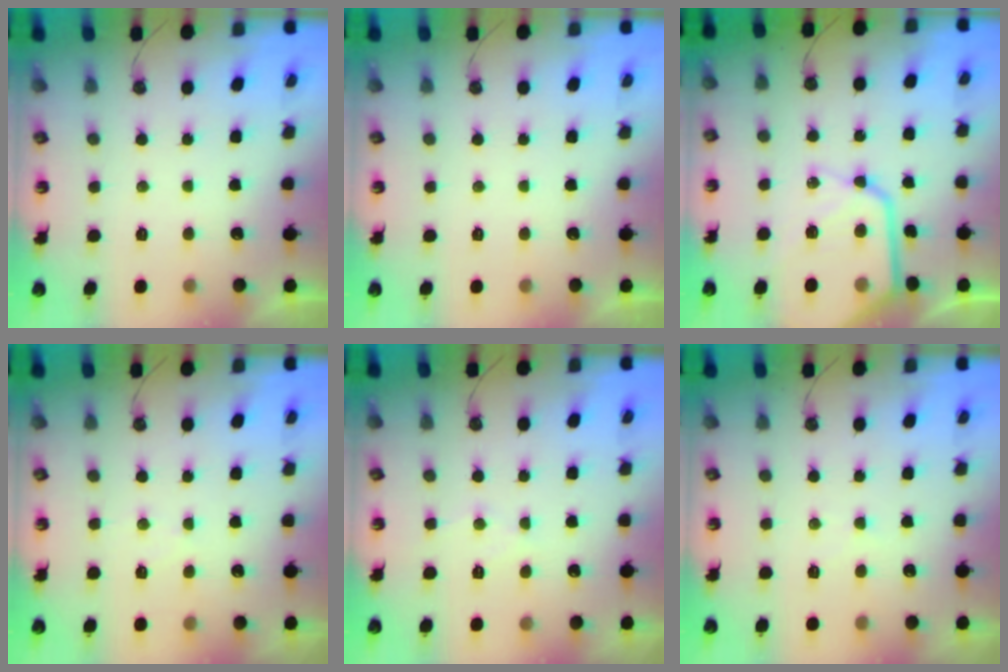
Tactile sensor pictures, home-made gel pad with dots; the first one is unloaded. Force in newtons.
{"total": 0.0}
{"total": 16.1, "press": 16.1, "slide": 1.6}
{"total": 3.3, "press": 3.2, "slide": 0.5}
{"total": 6.1, "press": 6.1, "slide": 0.4}
{"total": 4.4, "press": 4.3, "slide": 0.7}